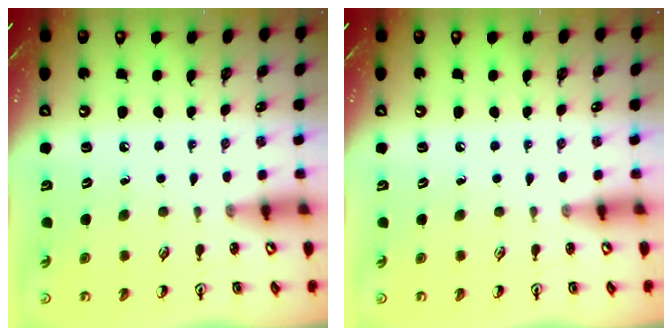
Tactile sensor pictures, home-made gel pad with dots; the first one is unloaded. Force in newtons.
{"total": 0.0}